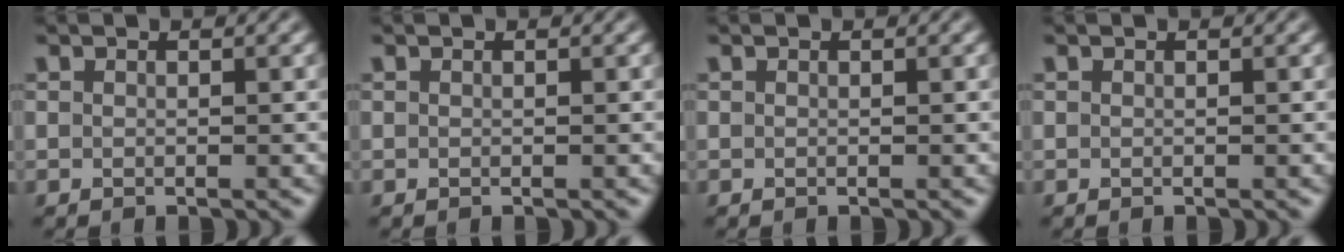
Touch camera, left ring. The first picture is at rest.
{"total": 0.0}
{"total": 0.0}
{"total": 0.0}